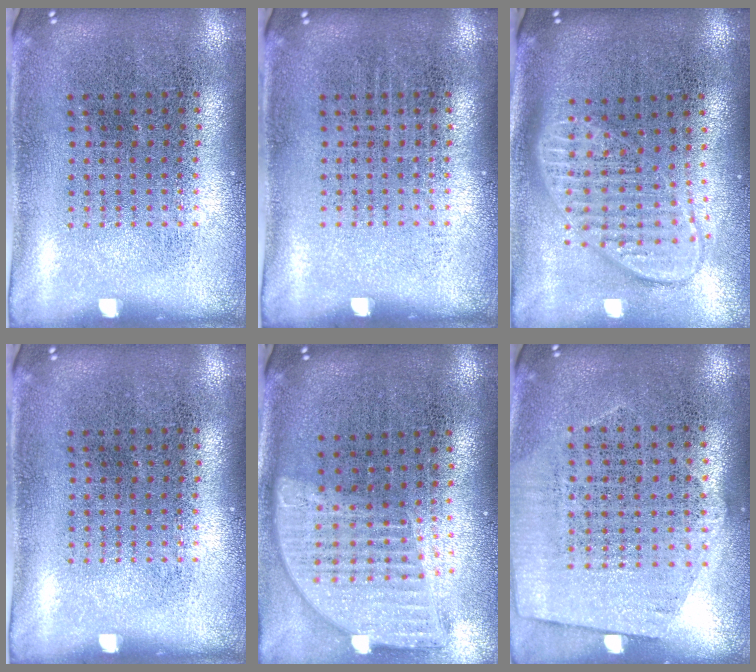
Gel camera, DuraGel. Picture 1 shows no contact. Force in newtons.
{"total": 0.0}
{"total": 1.9, "press": 1.5, "slide": 1.1}
{"total": 0.0}
{"total": 2.0, "press": 1.6, "slide": 1.2}
{"total": 1.2, "press": 1.0, "slide": 0.7}